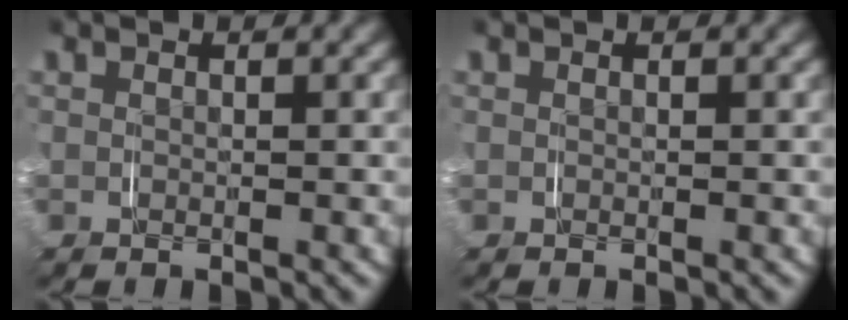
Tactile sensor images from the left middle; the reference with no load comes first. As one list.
[{"total": 0.0}]